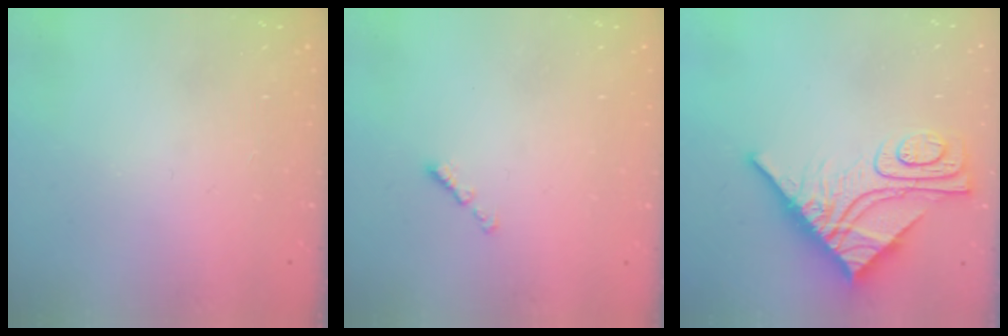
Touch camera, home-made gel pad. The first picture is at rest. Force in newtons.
{"total": 0.8, "press": 0.7, "slide": 0.4}
{"total": 14.7, "press": 14.6, "slide": 1.7}